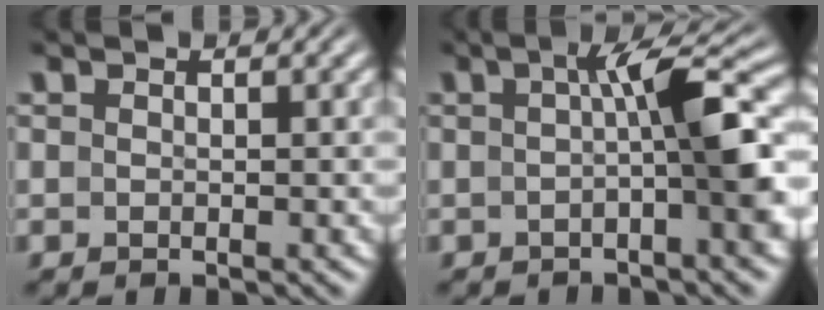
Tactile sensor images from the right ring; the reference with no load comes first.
{"total": 5.5, "force": [-0.4, 0.4, 5.5], "torque": [-0.080, 0.010, -0.006]}